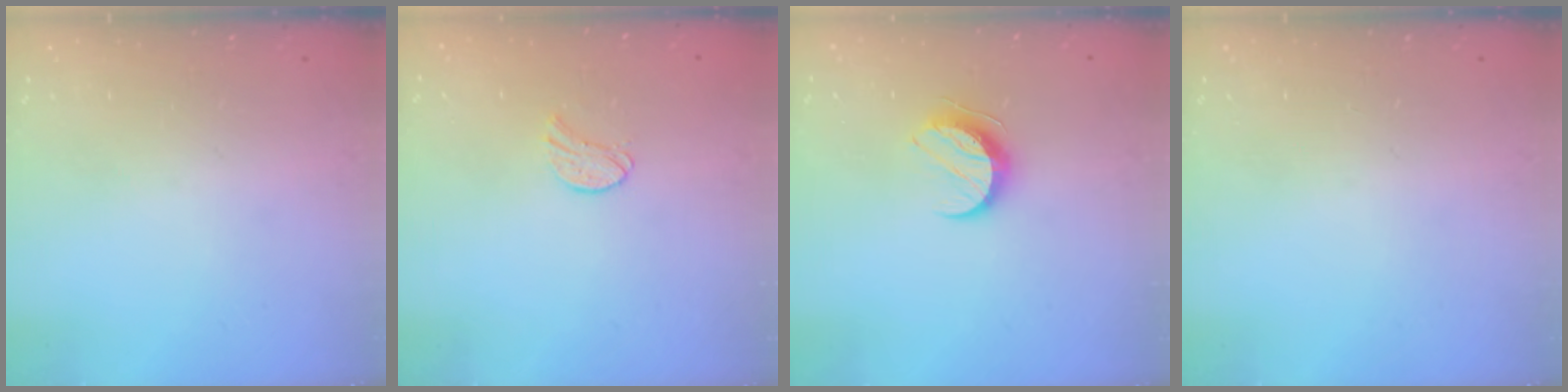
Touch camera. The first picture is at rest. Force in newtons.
{"total": 6.5, "press": 6.5, "slide": 0.7}
{"total": 8.6, "press": 8.6, "slide": 0.7}
{"total": 0.0}